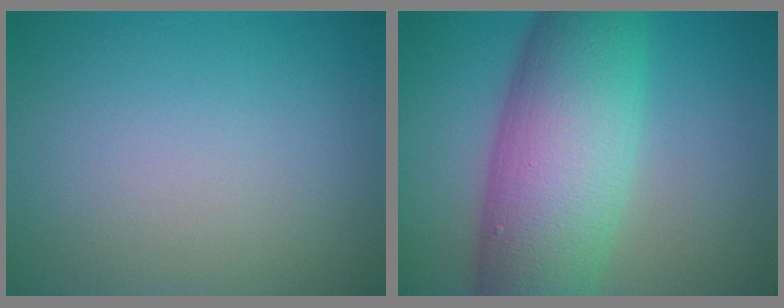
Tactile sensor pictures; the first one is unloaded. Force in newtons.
{"total": 11.7, "press": 11.7, "slide": 0.3}